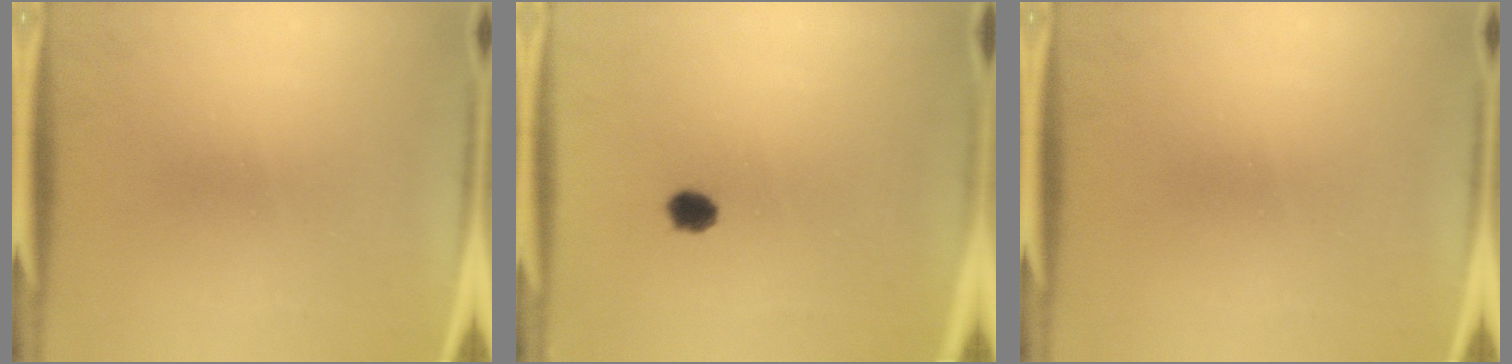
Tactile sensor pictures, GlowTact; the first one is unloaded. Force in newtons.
{"total": 2.9}
{"total": 0.0}